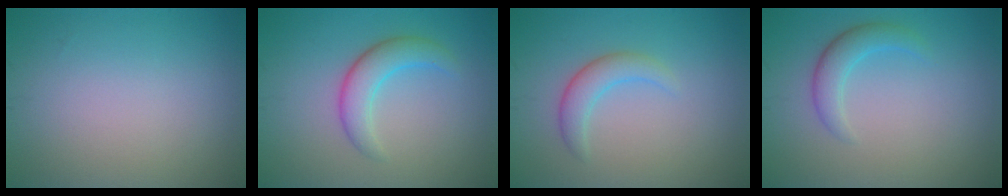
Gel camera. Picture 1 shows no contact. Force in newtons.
{"total": 3.4, "press": 3.4, "slide": 0.3}
{"total": 2.5, "press": 2.5, "slide": 0.1}
{"total": 2.5, "press": 2.5, "slide": 0.0}